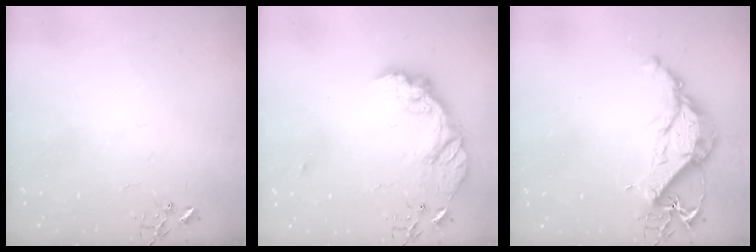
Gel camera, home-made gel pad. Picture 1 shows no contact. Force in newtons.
{"total": 15.7, "press": 15.7, "slide": 1.0}
{"total": 13.8, "press": 13.8, "slide": 1.1}